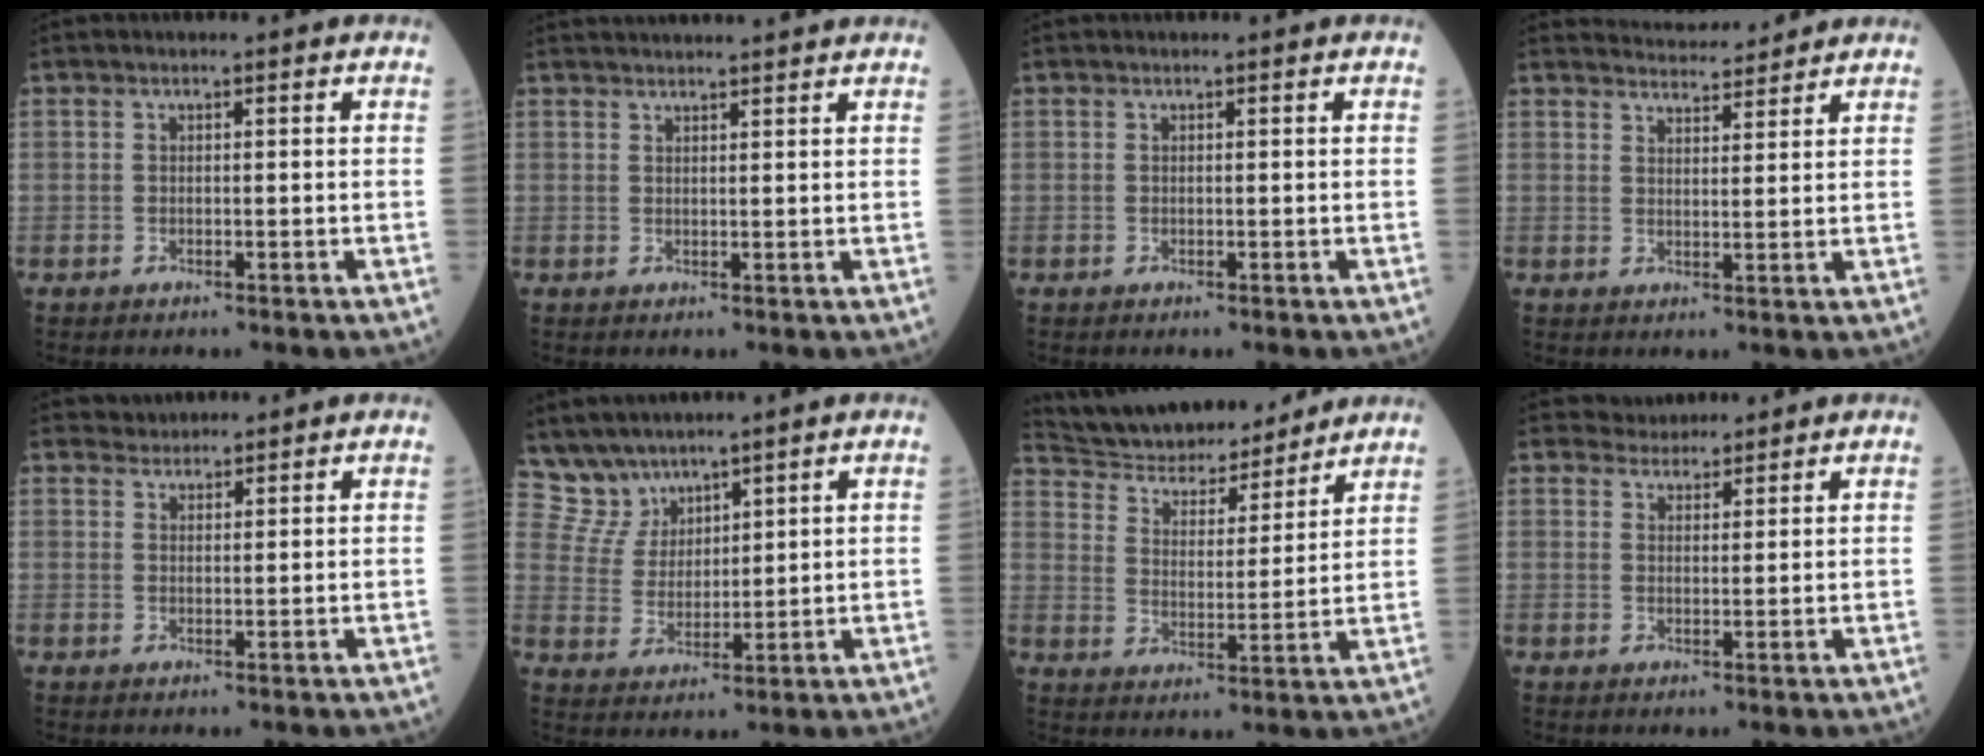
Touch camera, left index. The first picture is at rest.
{"total": 9.3, "force": [8.8, 0.1, 3.0], "torque": [-0.042, 0.031, 0.113]}
{"total": 0.5, "force": [0.5, 0.0, 0.2], "torque": [-0.002, 0.007, 0.011]}
{"total": 6.6, "force": [6.5, 0.6, 0.7], "torque": [-0.014, 0.018, 0.091]}
{"total": 1.9, "force": [1.8, 0.4, -0.5], "torque": [0.002, 0.013, 0.034]}
{"total": 5.6, "force": [5.2, 2.1, -0.6], "torque": [0.000, 0.013, 0.123]}
{"total": 17.7, "force": [16.4, 4.3, 5.3], "torque": [-0.088, 0.013, 0.258]}
{"total": 3.0, "force": [2.8, 0.8, -0.2], "torque": [0.000, 0.015, 0.050]}